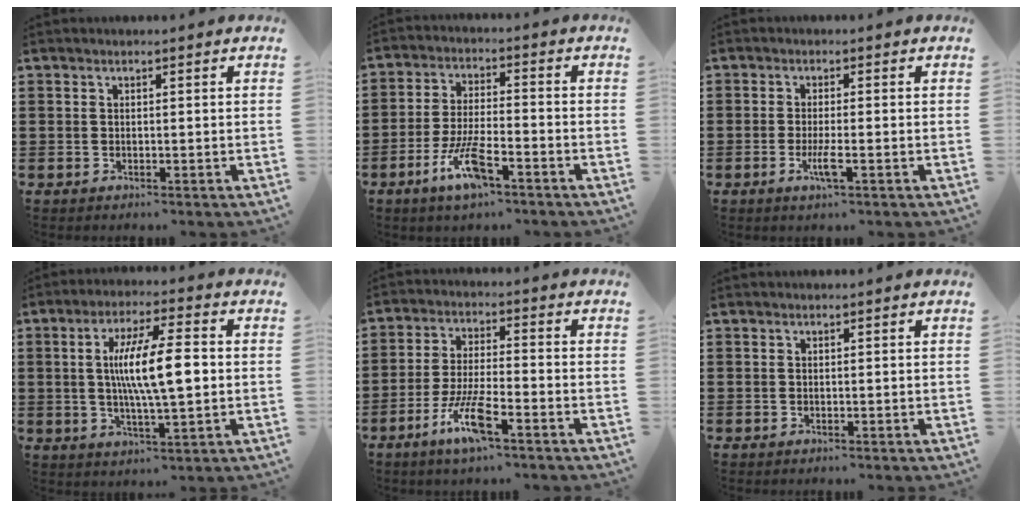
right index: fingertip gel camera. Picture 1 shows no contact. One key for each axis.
{"total": 8.2, "fx": -4.5, "fy": 2.1, "fz": 6.5, "tx": -0.141, "ty": -0.004, "tz": -0.083}
{"total": 3.4, "fx": -1.3, "fy": 0.3, "fz": 3.1, "tx": -0.073, "ty": -0.012, "tz": -0.030}
{"total": 10.9, "fx": 0.7, "fy": 2.2, "fz": 10.6, "tx": -0.189, "ty": -0.003, "tz": 0.007}
{"total": 7.9, "fx": -4.5, "fy": 1.5, "fz": 6.3, "tx": -0.145, "ty": -0.010, "tz": -0.087}
{"total": 0.0}